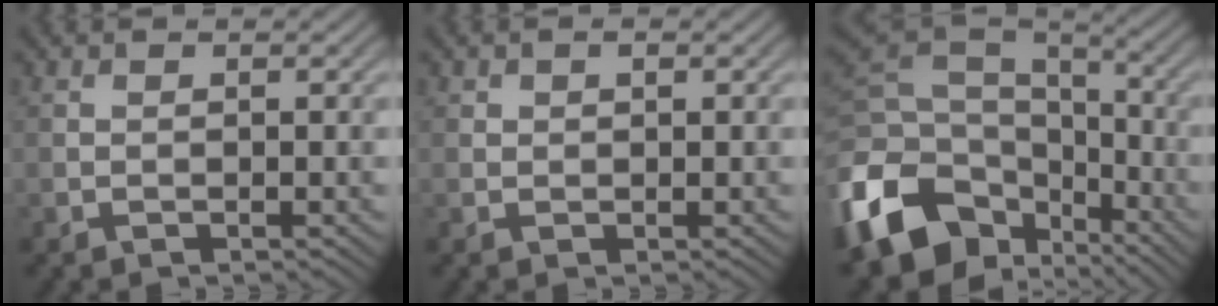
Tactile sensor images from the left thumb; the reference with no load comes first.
{"total": 1.2, "force": [0.6, 0.8, 0.7], "torque": [-0.013, 0.003, 0.011]}
{"total": 16.1, "force": [-6.3, 11.4, 9.4], "torque": [-0.249, -0.033, -0.110]}